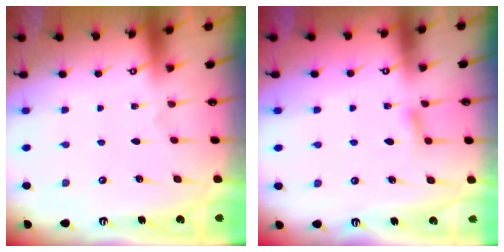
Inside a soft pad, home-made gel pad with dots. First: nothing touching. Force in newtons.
{"total": 6.0, "press": 6.0, "slide": 0.6}